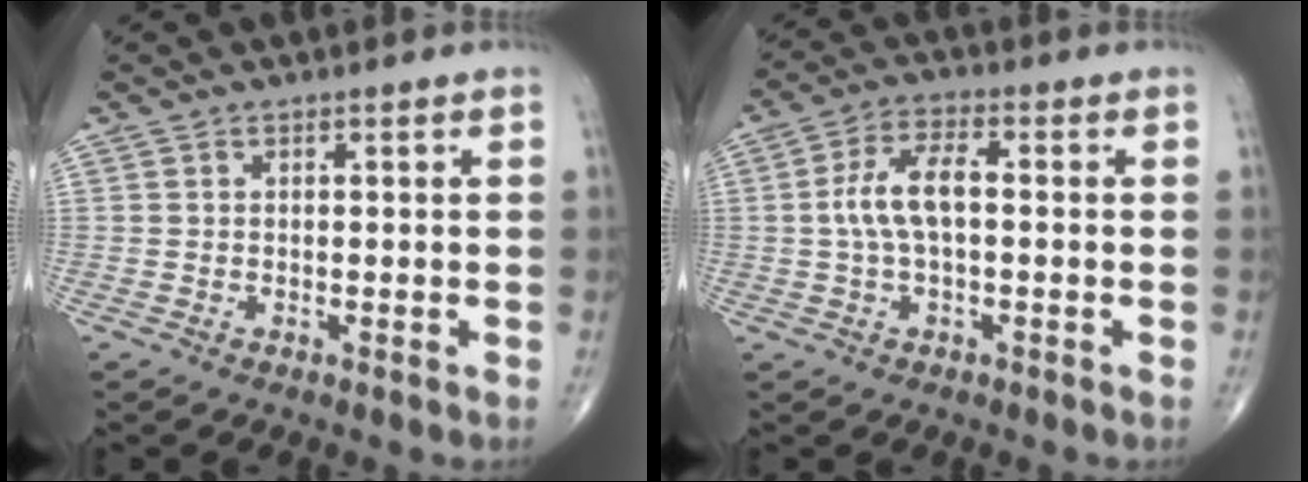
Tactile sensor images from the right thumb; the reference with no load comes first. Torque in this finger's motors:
{"motor_torque": [0.04, 0.03, 0.71, 0.02, 0.16]}